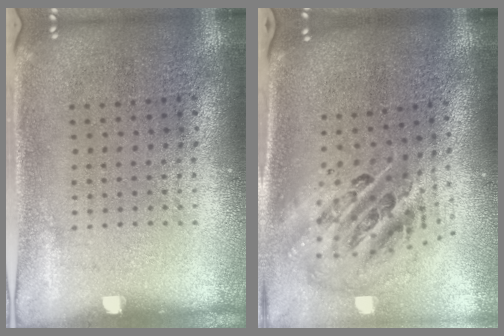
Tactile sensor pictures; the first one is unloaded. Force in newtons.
{"total": 2.6, "press": 1.8, "slide": 2.0}